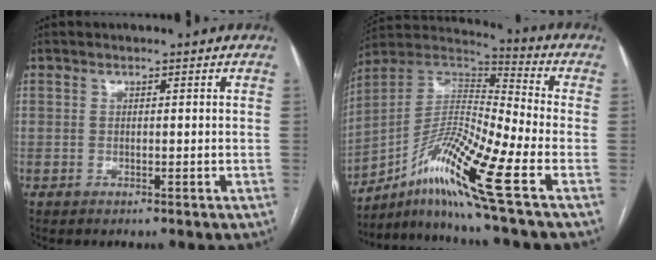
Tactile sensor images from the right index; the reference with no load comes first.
{"total": 18.0, "force": [-7.9, 0.5, 16.2], "torque": [-0.316, 0.003, -0.142]}